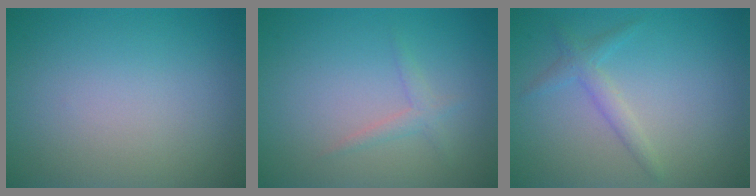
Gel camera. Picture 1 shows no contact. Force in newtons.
{"total": 1.3, "press": 1.3, "slide": 0.1}
{"total": 1.8, "press": 1.8, "slide": 0.0}